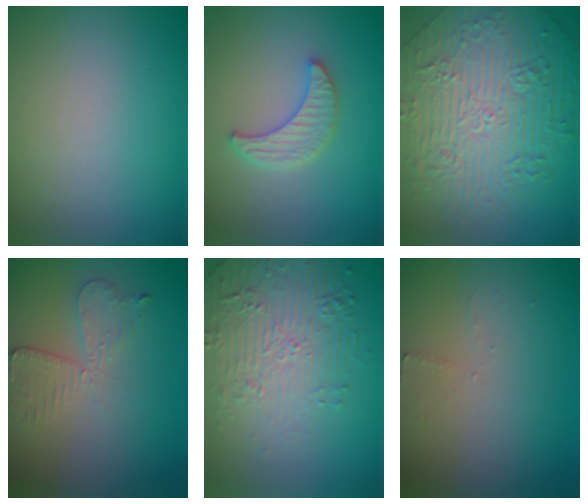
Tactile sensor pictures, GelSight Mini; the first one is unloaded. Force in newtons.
{"total": 2.9, "press": 2.9, "slide": 0.7}
{"total": 10.8, "press": 7.5, "slide": 7.7}
{"total": 2.9, "press": 2.5, "slide": 1.5}
{"total": 5.0, "press": 3.7, "slide": 3.4}
{"total": 0.9, "press": 0.8, "slide": 0.3}